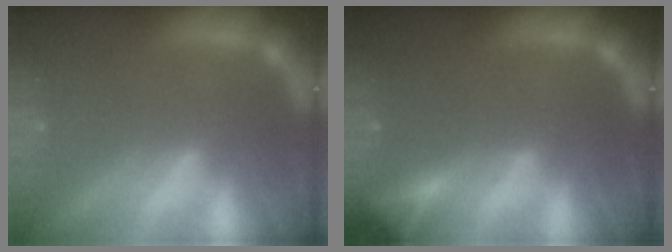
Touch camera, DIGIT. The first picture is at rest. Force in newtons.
{"total": 2.9}